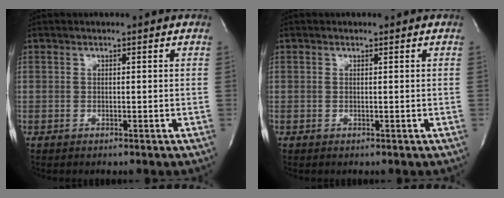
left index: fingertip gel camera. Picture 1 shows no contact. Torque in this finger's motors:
{"motor_torque": [0.00, 0.00, 0.00, 0.00]}